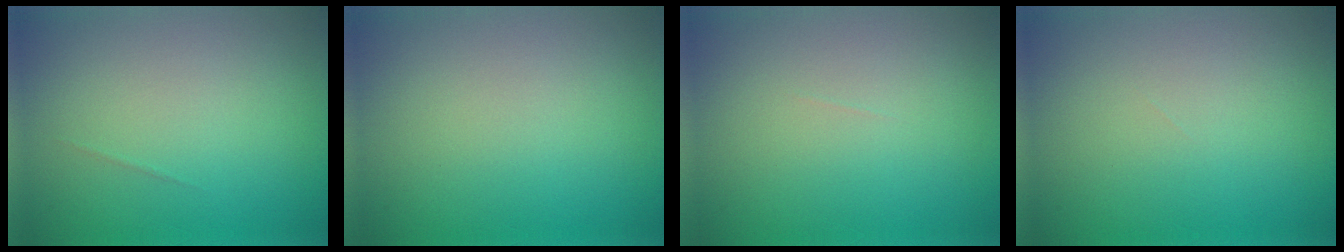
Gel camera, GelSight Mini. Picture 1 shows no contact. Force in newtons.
{"total": 0.0}
{"total": 0.0}
{"total": 0.0}